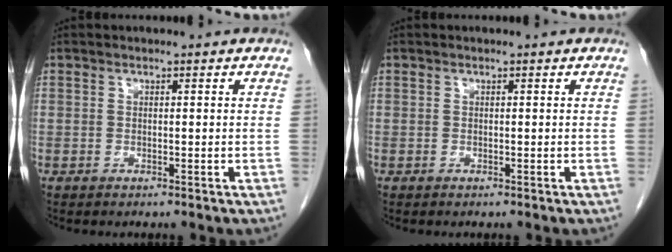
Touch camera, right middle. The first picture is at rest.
{"total": 0.0}